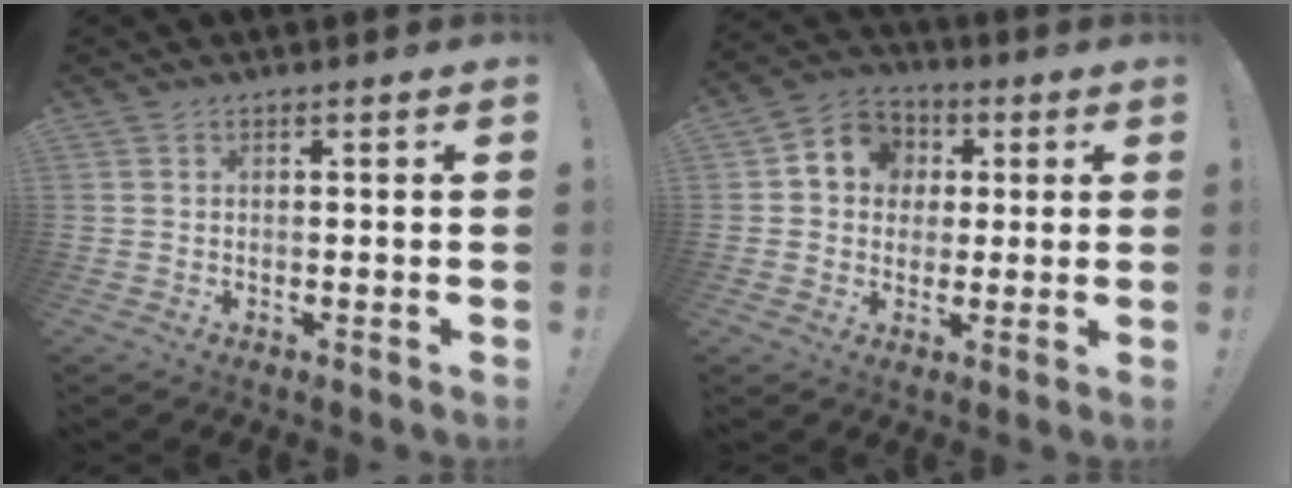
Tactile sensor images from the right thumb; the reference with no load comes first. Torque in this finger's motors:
{"motor_torque": [1.12, 1.01, 0.68, 0.03, 0.03]}